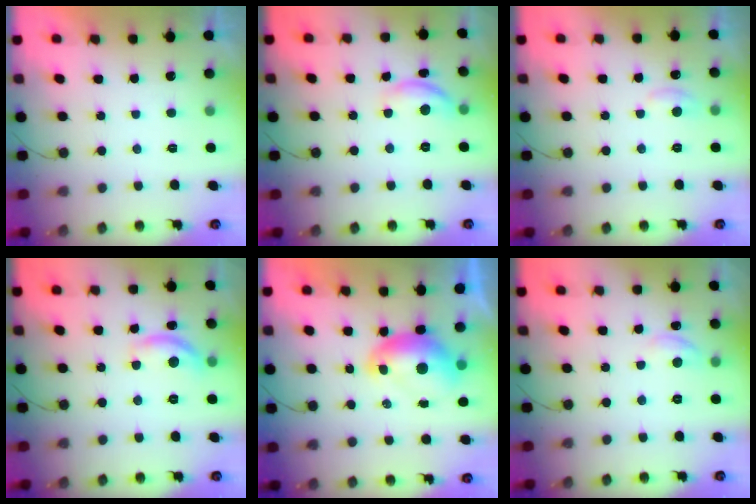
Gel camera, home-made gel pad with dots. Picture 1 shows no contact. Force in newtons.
{"total": 9.3, "press": 9.3, "slide": 0.6}
{"total": 5.5, "press": 5.5, "slide": 0.6}
{"total": 10.3, "press": 10.3, "slide": 0.4}
{"total": 8.9, "press": 8.8, "slide": 1.0}
{"total": 5.8, "press": 5.8, "slide": 0.3}